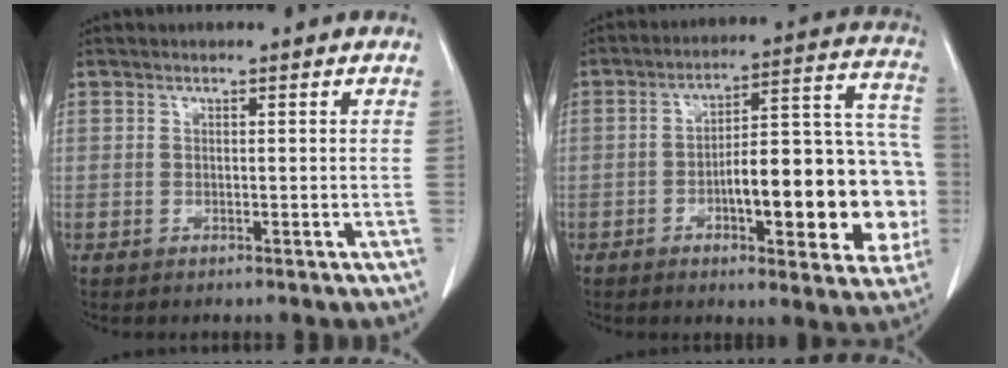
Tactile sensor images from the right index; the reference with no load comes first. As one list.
[{"total": 20.7, "force": [-4.5, 5.8, 19.3], "torque": [-0.202, 0.047, -0.050]}]